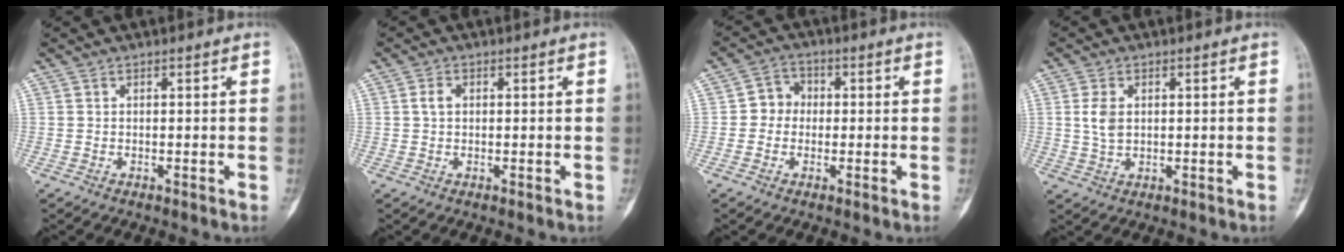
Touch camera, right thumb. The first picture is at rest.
{"total": 2.0, "force": [0.3, 1.4, 1.4], "torque": [-0.027, 0.007, 0.005]}
{"total": 4.4, "force": [-0.2, 4.0, 1.9], "torque": [-0.005, 0.013, -0.016]}
{"total": 4.1, "force": [0.7, 2.6, 3.0], "torque": [-0.058, -0.001, 0.017]}